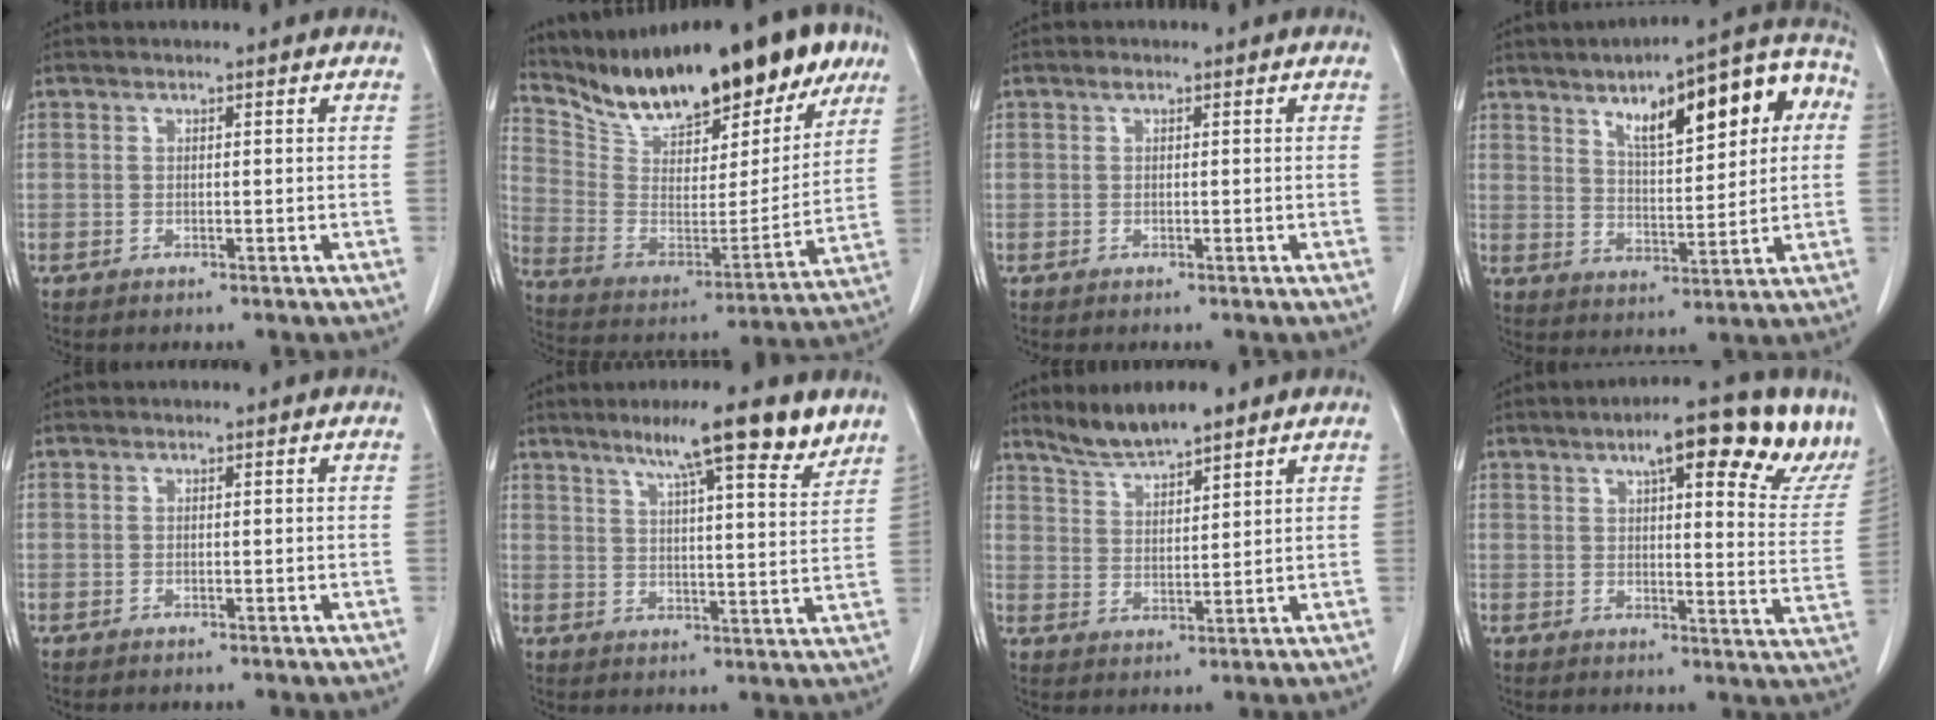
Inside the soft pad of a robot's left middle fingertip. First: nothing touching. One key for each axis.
{"total": 25.1, "fx": 19.7, "fy": 7.3, "fz": 13.7, "tx": -0.216, "ty": -0.007, "tz": 0.305}
{"total": 0.5, "fx": 0.3, "fy": 0.3, "fz": 0.3, "tx": -0.005, "ty": 0.004, "tz": 0.004}
{"total": 16.3, "fx": 6.0, "fy": 5.0, "fz": 14.3, "tx": -0.189, "ty": 0.036, "tz": 0.086}
{"total": 0.0}
{"total": 12.7, "fx": 9.4, "fy": 0.9, "fz": 8.4, "tx": -0.122, "ty": 0.003, "tz": 0.131}
{"total": 7.0, "fx": 6.0, "fy": 0.9, "fz": 3.4, "tx": -0.071, "ty": 0.006, "tz": 0.117}
{"total": 17.8, "fx": 12.4, "fy": 3.4, "fz": 12.3, "tx": -0.155, "ty": -0.003, "tz": 0.144}